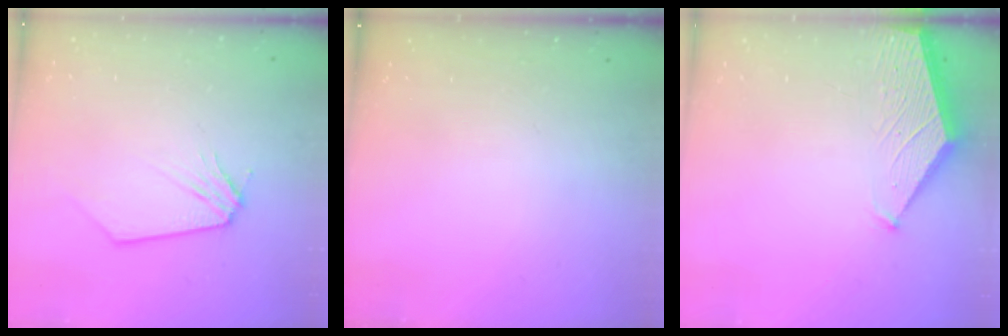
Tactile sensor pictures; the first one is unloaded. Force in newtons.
{"total": 0.0}
{"total": 1.5, "press": 1.4, "slide": 0.2}